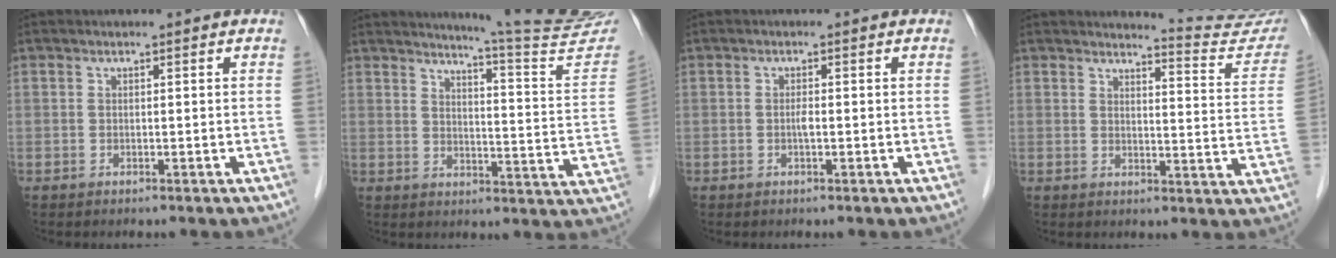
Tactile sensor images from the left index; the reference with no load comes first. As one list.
[{"total": 17.3, "force": [16.4, -1.3, 5.5], "torque": [-0.080, -0.109, 0.189]}, {"total": 1.1, "force": [-0.3, 0.1, 1.0], "torque": [-0.020, 0.000, -0.006]}, {"total": 10.6, "force": [10.6, -0.3, -0.1], "torque": [0.007, -0.081, 0.104]}]